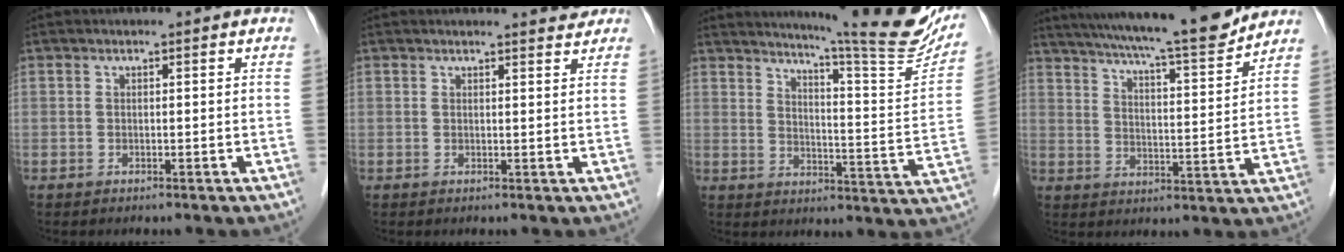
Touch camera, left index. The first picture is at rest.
{"total": 2.3, "force": [2.2, 0.0, 0.2], "torque": [-0.006, -0.007, 0.023]}
{"total": 19.5, "force": [17.2, -0.2, 9.2], "torque": [-0.132, -0.075, 0.213]}
{"total": 17.9, "force": [15.9, 0.2, 8.2], "torque": [-0.133, -0.010, 0.231]}